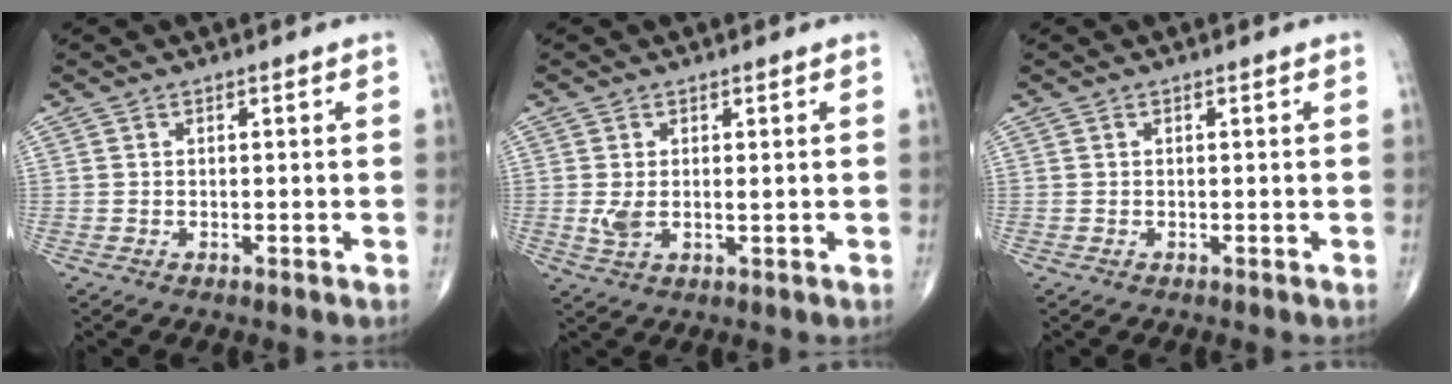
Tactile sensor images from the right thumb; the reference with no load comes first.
{"total": 3.1, "force": [0.3, 1.6, 2.7], "torque": [-0.061, -0.005, 0.012]}
{"total": 0.0}